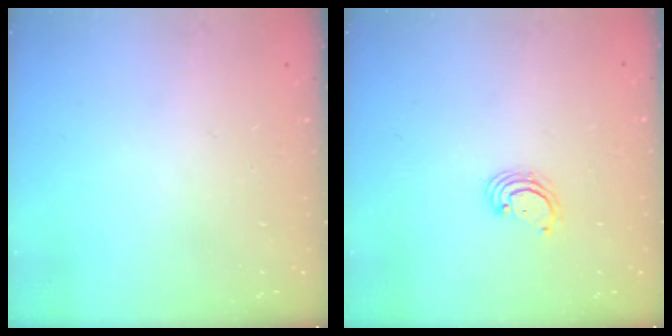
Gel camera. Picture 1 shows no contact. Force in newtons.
{"total": 2.3, "press": 2.3, "slide": 0.1}